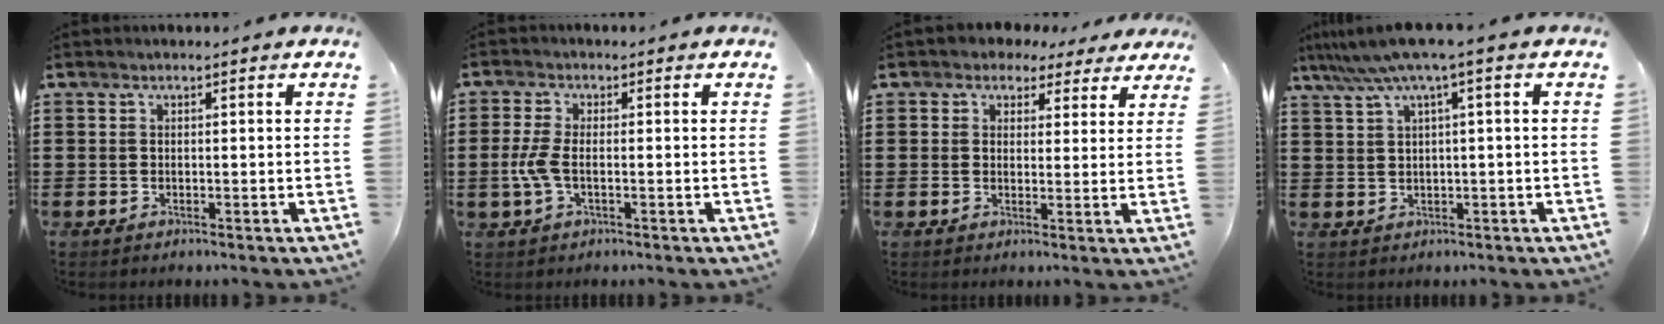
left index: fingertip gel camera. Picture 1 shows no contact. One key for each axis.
{"total": 5.9, "fx": -0.6, "fy": 2.8, "fz": 5.1, "tx": -0.126, "ty": -0.005, "tz": -0.017}
{"total": 3.1, "fx": 2.4, "fy": 1.8, "fz": 0.7, "tx": -0.028, "ty": 0.001, "tz": 0.043}
{"total": 5.0, "fx": 1.7, "fy": -0.5, "fz": 4.6, "tx": -0.093, "ty": -0.014, "tz": 0.027}